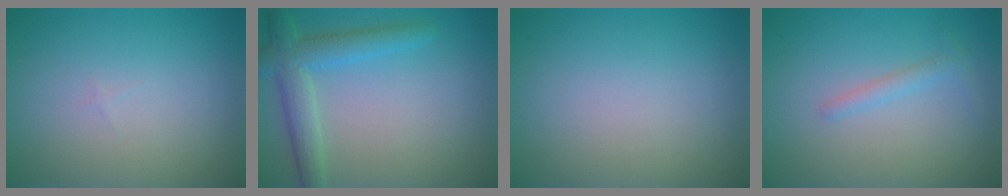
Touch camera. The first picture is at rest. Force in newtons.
{"total": 4.0, "press": 4.0, "slide": 0.1}
{"total": 0.0}
{"total": 1.3, "press": 1.3, "slide": 0.1}